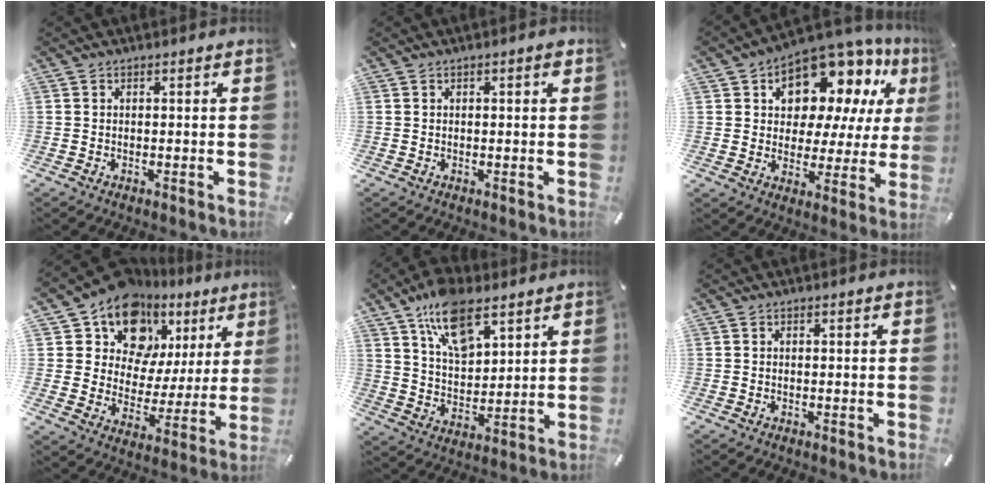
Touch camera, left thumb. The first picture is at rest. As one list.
[{"total": 1.3, "force": [0.5, 0.4, 1.2], "torque": [-0.015, 0.001, 0.005]}, {"total": 13.9, "force": [9.7, 8.3, 5.5], "torque": [-0.098, -0.079, 0.176]}, {"total": 15.1, "force": [9.9, 10.2, 5.1], "torque": [-0.088, -0.079, 0.178]}, {"total": 13.5, "force": [8.5, 7.0, 7.9], "torque": [-0.144, -0.030, 0.156]}, {"total": 0.0}]